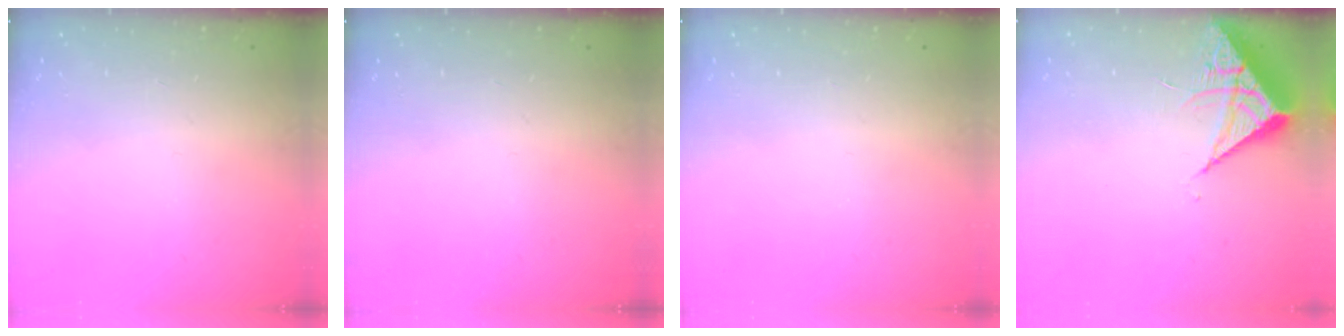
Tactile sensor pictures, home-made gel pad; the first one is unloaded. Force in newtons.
{"total": 0.0}
{"total": 0.0}
{"total": 6.2, "press": 6.2, "slide": 0.4}